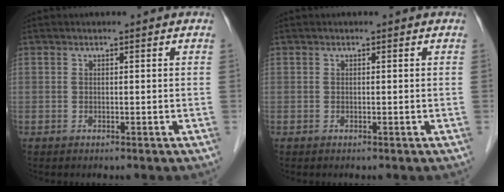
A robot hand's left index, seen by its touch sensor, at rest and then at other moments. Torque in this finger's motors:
{"motor_torque": [0.00, 0.00, 0.00, 0.01]}